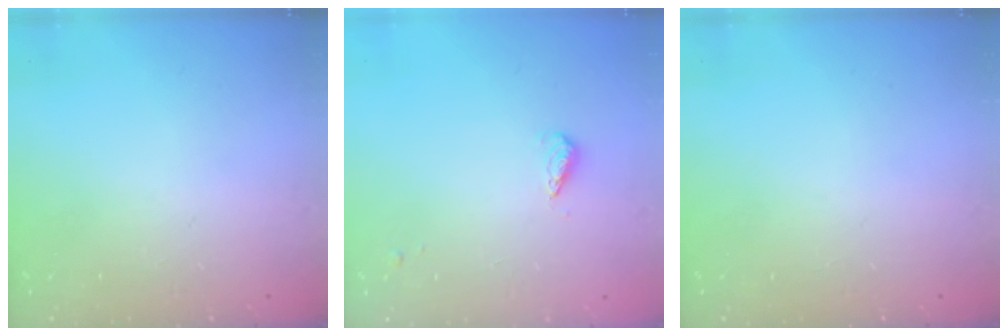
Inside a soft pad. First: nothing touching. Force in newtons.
{"total": 3.6, "press": 3.5, "slide": 1.1}
{"total": 0.0}